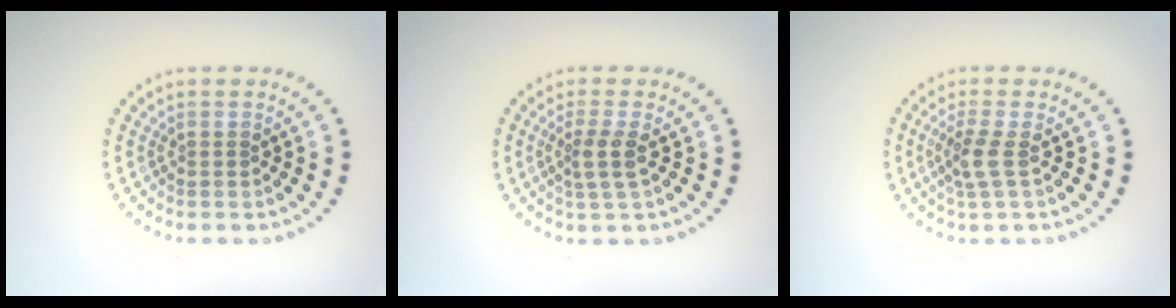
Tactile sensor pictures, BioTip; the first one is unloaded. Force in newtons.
{"total": 2.2, "press": 1.8, "slide": 1.3}
{"total": 2.1, "press": 1.7, "slide": 1.2}